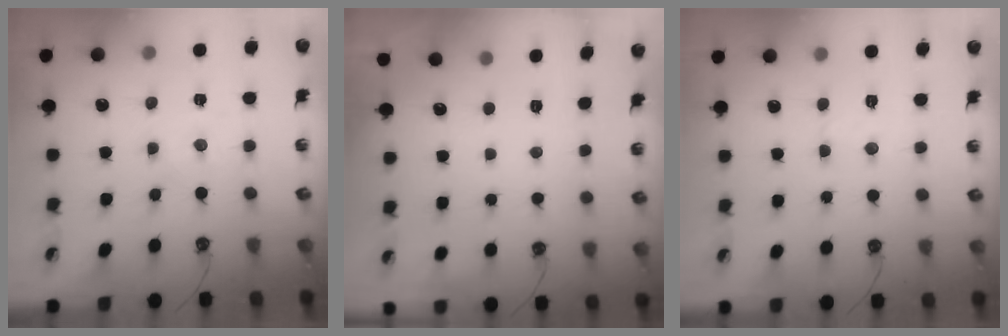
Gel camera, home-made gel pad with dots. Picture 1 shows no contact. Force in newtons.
{"total": 0.0}
{"total": 4.7, "press": 4.6, "slide": 0.6}